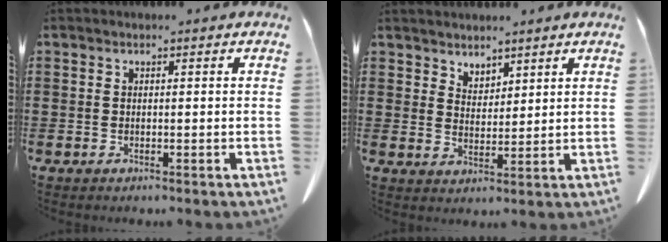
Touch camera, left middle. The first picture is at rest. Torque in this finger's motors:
{"motor_torque": [0.04, 0.05, -0.01, 0.01]}